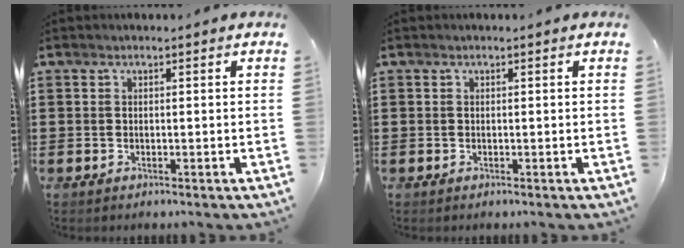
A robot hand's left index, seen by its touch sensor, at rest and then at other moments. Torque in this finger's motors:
{"motor_torque": [0.00, 0.00, 0.00, 0.00]}